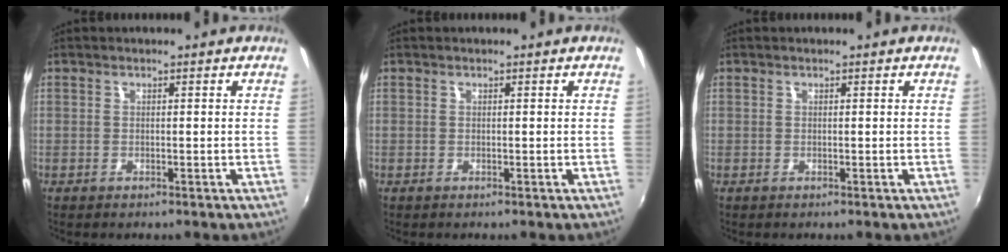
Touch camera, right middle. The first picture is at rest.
{"total": 0.0}
{"total": 0.0}